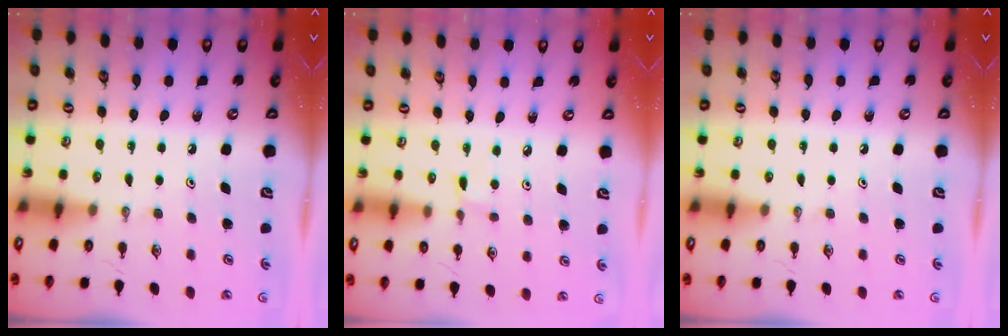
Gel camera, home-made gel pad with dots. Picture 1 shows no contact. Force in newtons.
{"total": 2.6, "press": 2.6, "slide": 0.3}
{"total": 0.0}